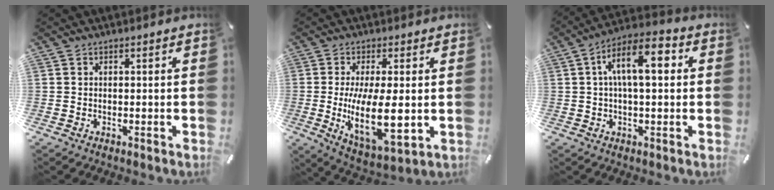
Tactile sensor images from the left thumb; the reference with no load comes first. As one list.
[{"total": 14.7, "force": [-0.2, 6.1, 13.4], "torque": [-0.253, -0.027, -0.003]}, {"total": 11.0, "force": [2.2, 4.6, 9.8], "torque": [-0.159, 0.007, 0.034]}]